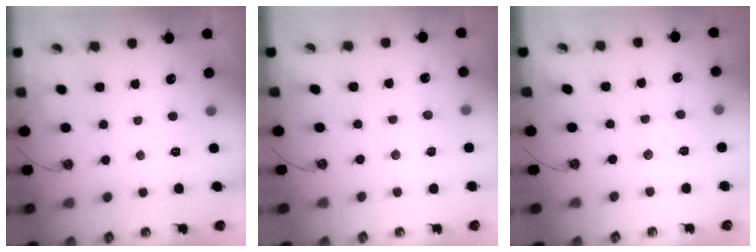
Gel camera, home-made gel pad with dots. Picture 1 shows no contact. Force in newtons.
{"total": 4.0, "press": 3.9, "slide": 0.5}
{"total": 1.8, "press": 1.7, "slide": 0.7}